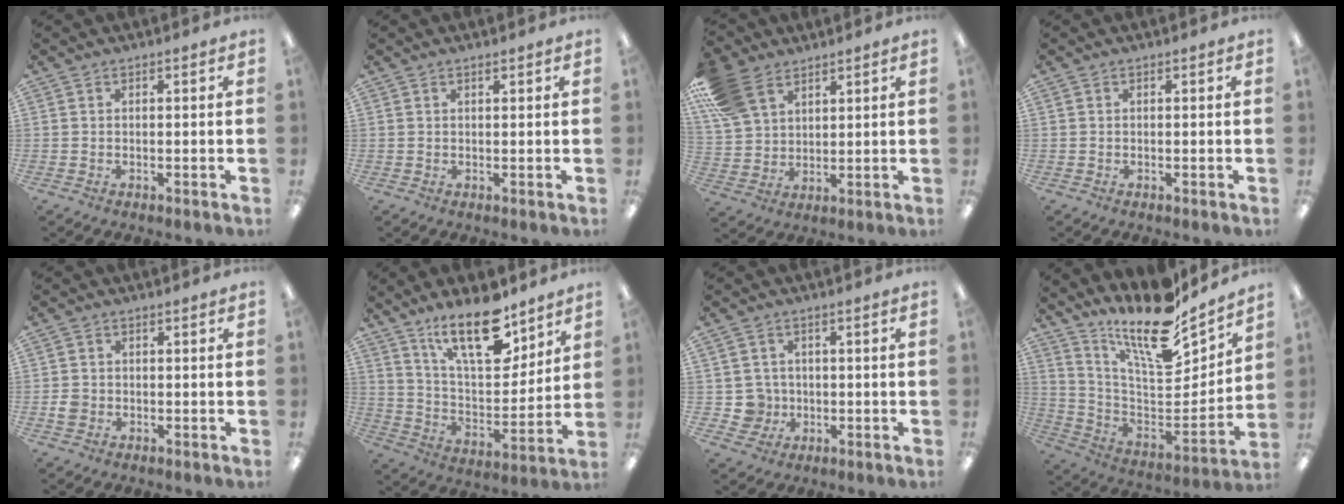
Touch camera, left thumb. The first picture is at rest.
{"total": 0.8, "force": [0.7, 0.1, 0.3], "torque": [-0.008, 0.000, 0.012]}
{"total": 12.2, "force": [7.5, 7.8, 5.6], "torque": [-0.137, -0.018, 0.148]}
{"total": 0.0}
{"total": 2.6, "force": [-0.4, 2.3, 1.0], "torque": [-0.009, 0.001, -0.009]}
{"total": 19.4, "force": [12.7, 7.9, 12.3], "torque": [-0.197, -0.069, 0.213]}
{"total": 5.4, "force": [-0.1, 5.3, 0.9], "torque": [-0.036, 0.006, 0.000]}
{"total": 18.8, "force": [15.1, 5.1, 10.0], "torque": [-0.173, -0.124, 0.258]}